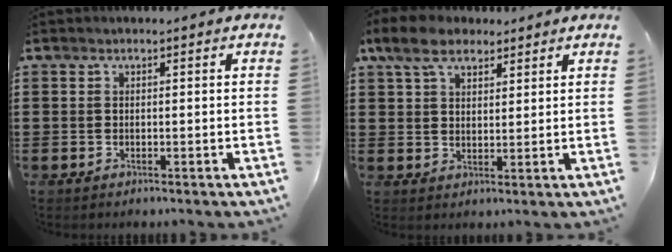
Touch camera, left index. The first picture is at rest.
{"total": 6.6, "force": [4.6, 3.4, 3.2], "torque": [-0.071, 0.002, 0.085]}